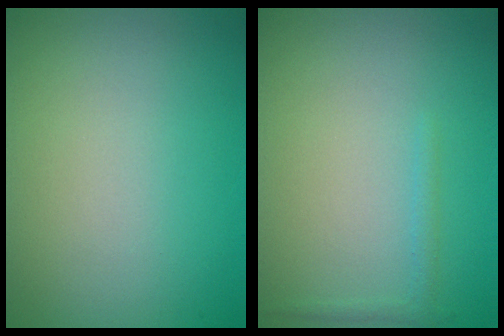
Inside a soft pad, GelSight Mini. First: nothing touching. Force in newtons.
{"total": 0.8, "press": 0.8, "slide": 0.1}